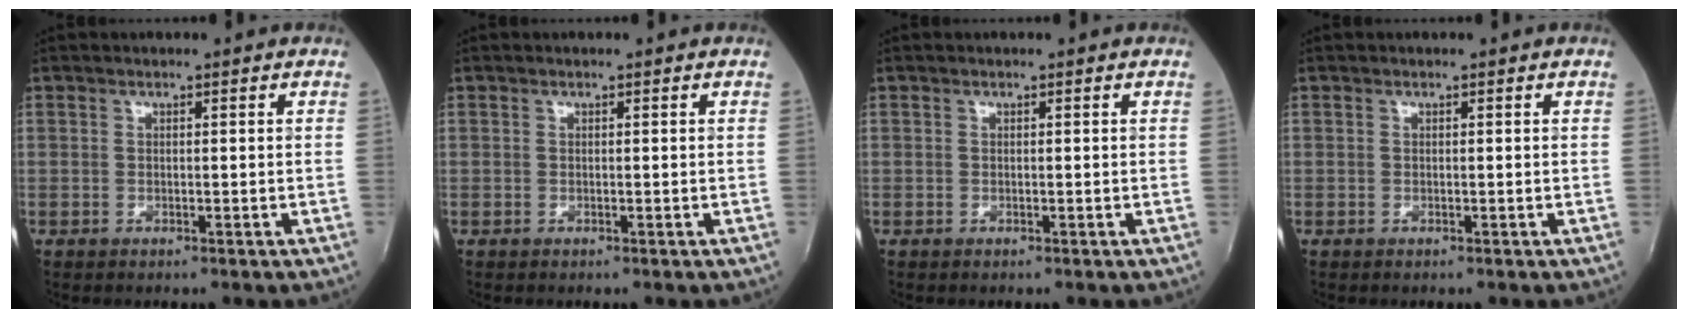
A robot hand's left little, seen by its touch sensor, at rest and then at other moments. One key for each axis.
{"total": 0.0}
{"total": 0.0}
{"total": 0.0}